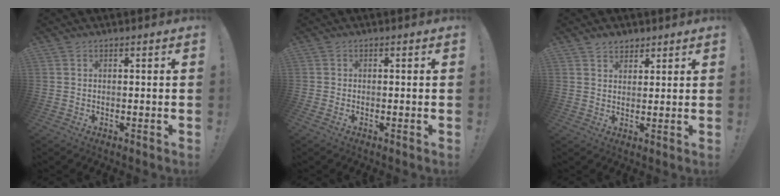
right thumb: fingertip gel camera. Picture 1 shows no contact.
{"total": 0.8, "force": [0.0, -0.2, 0.8], "torque": [-0.013, -0.004, 0.001]}
{"total": 3.5, "force": [2.8, 2.1, 0.6], "torque": [0.000, -0.016, 0.049]}